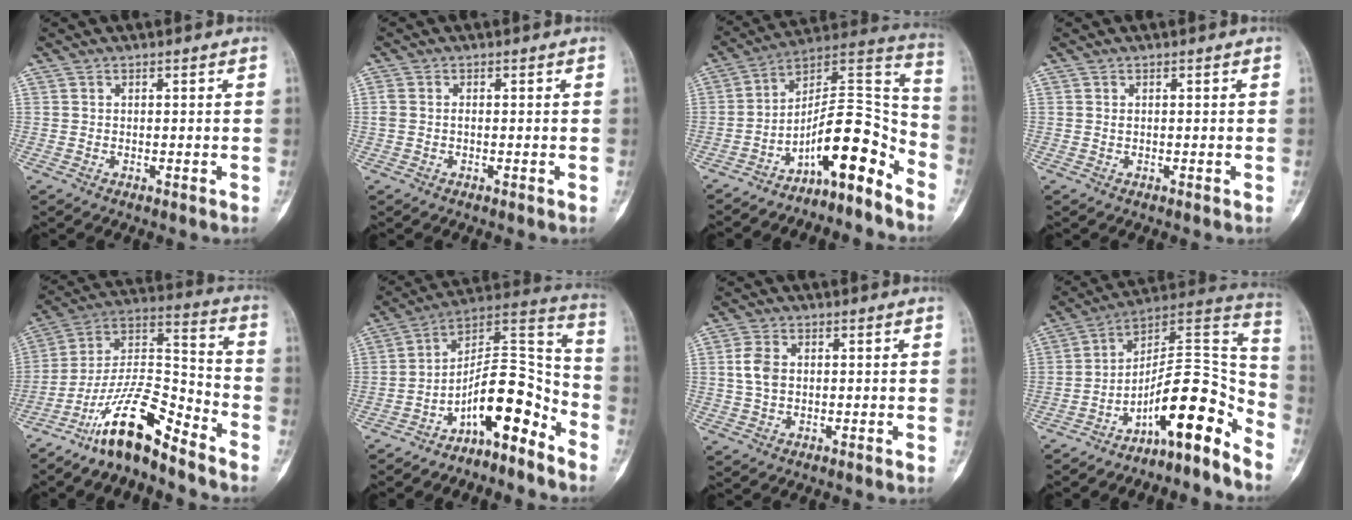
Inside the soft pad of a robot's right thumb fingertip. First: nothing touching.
{"total": 1.7, "force": [-0.1, 1.1, 1.3], "torque": [-0.038, 0.008, -0.004]}
{"total": 14.5, "force": [-9.6, 4.2, 10.0], "torque": [-0.130, 0.134, -0.159]}
{"total": 0.0}
{"total": 15.3, "force": [-11.4, 3.8, 9.5], "torque": [-0.170, 0.101, -0.213]}
{"total": 14.0, "force": [-8.5, 5.0, 9.9], "torque": [-0.139, 0.122, -0.143]}
{"total": 4.3, "force": [0.5, 2.8, 3.1], "torque": [-0.065, 0.003, 0.008]}
{"total": 15.4, "force": [-10.5, 3.8, 10.5], "torque": [-0.135, 0.142, -0.171]}